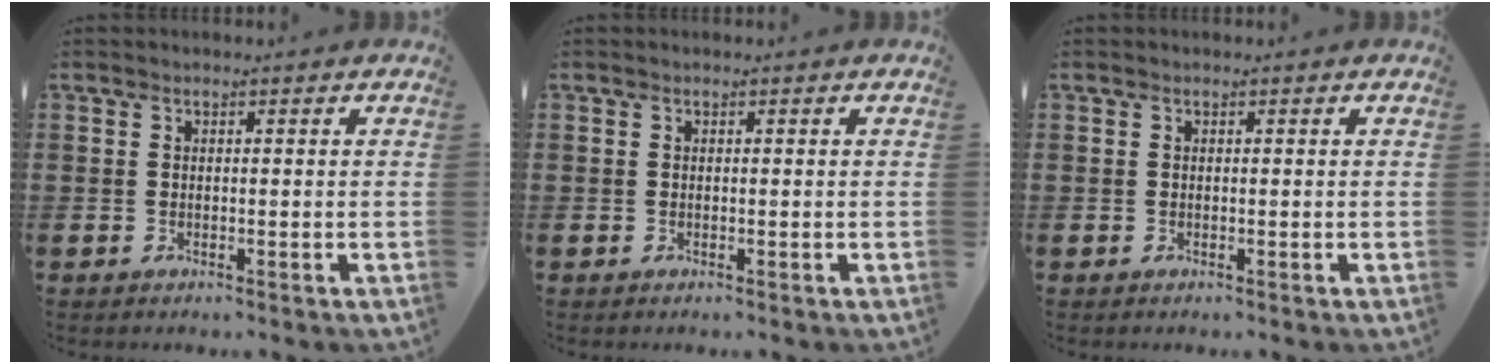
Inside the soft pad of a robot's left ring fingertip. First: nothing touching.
{"total": 0.0}
{"total": 0.0}